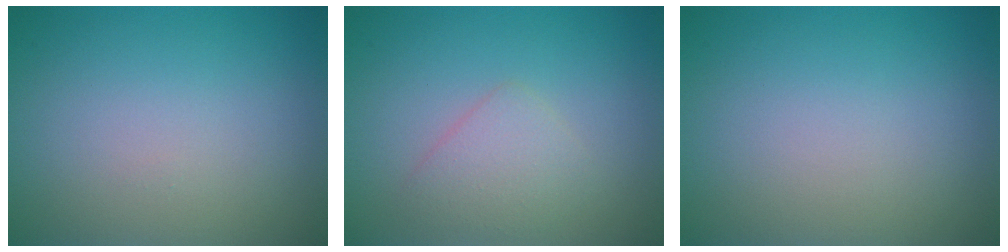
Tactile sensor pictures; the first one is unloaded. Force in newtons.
{"total": 2.2, "press": 2.2, "slide": 0.1}
{"total": 0.0}